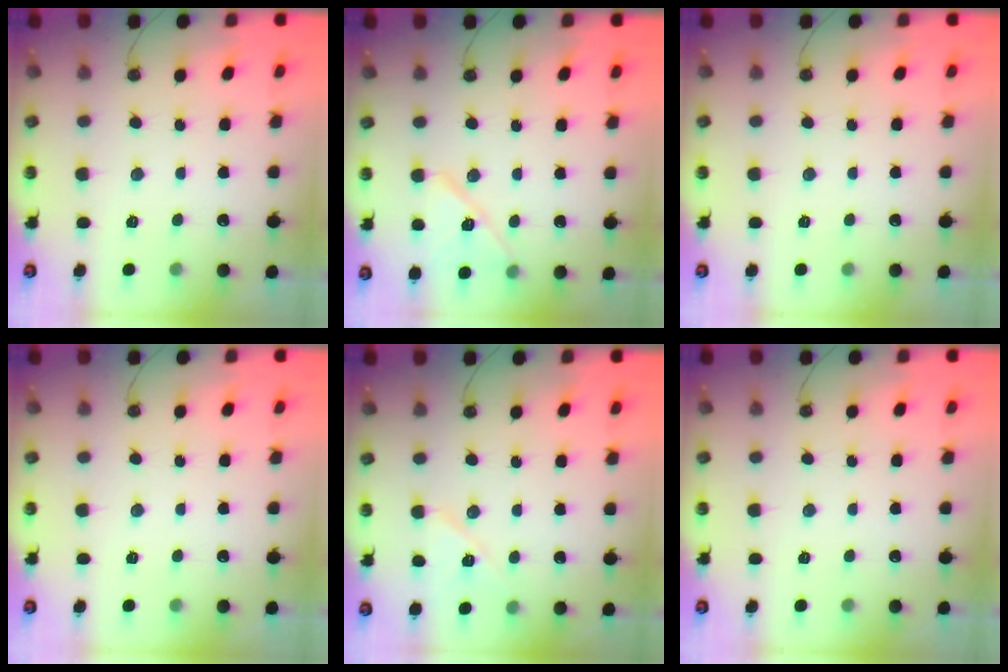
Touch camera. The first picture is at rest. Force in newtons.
{"total": 12.1, "press": 11.4, "slide": 4.0}
{"total": 0.0}
{"total": 0.0}
{"total": 7.9, "press": 7.9, "slide": 0.8}
{"total": 0.0}